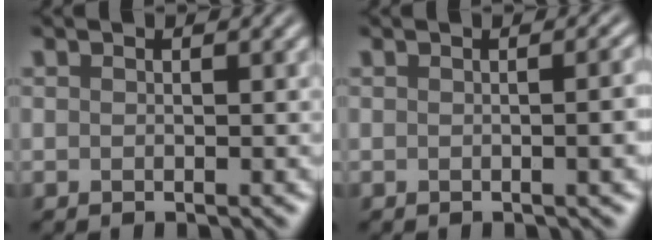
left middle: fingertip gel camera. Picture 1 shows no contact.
{"total": 3.9, "force": [0.0, 1.7, 3.6], "torque": [-0.010, 0.017, -0.005]}